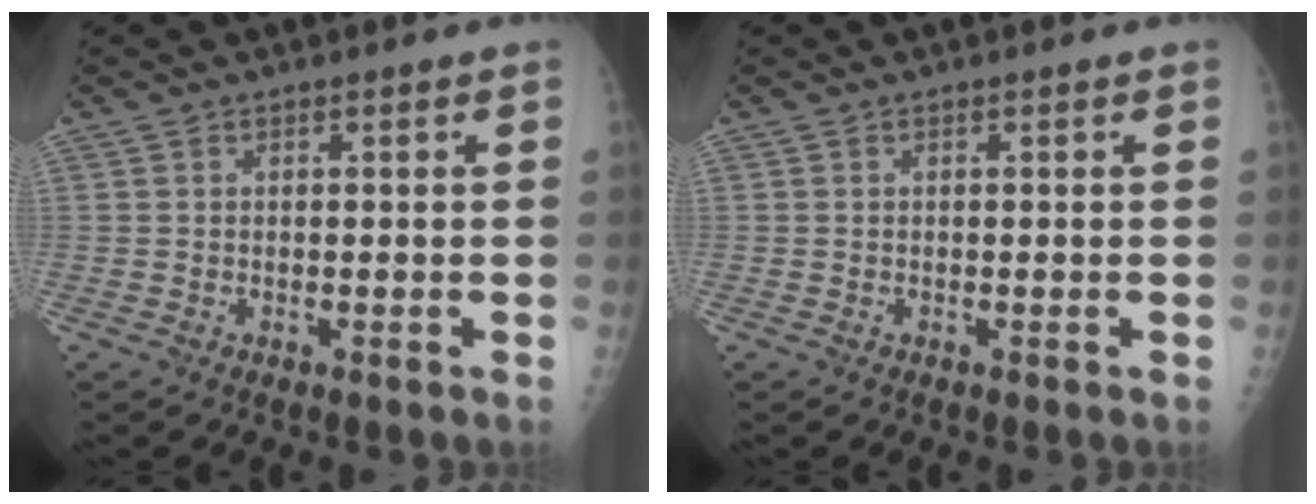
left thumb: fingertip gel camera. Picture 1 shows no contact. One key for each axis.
{"total": 0.0}